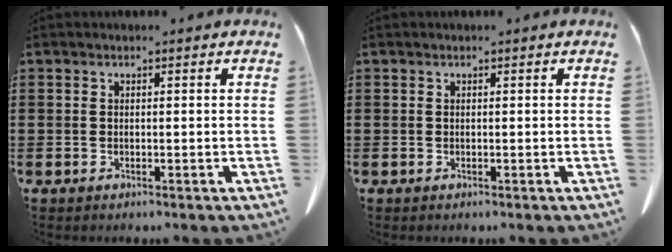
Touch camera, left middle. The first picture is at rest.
{"total": 0.0}